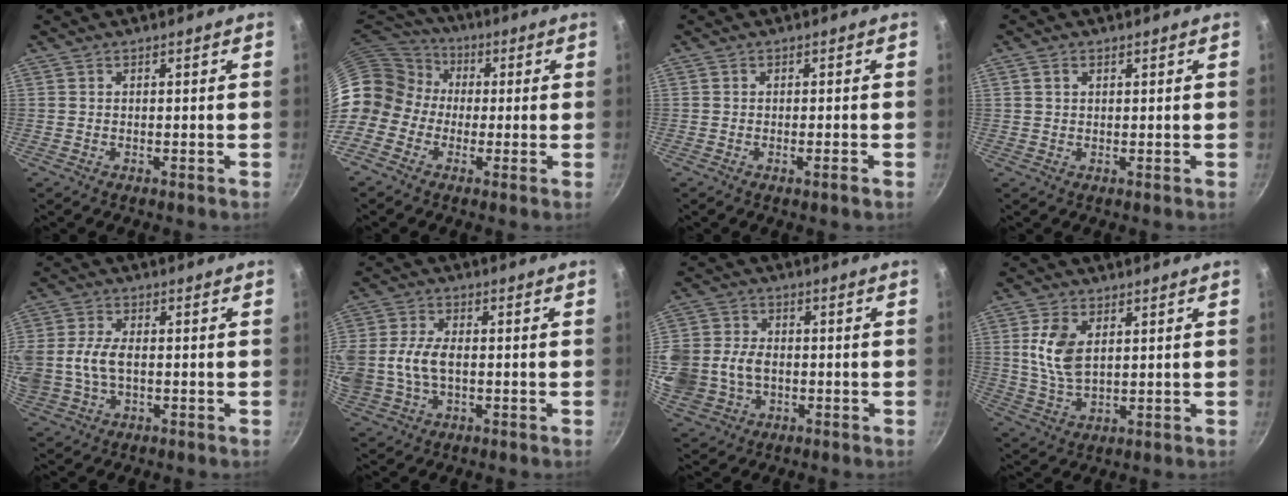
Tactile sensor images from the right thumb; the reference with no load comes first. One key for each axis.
{"total": 14.7, "fx": -0.7, "fy": 13.2, "fz": 6.5, "tx": -0.106, "ty": 0.045, "tz": -0.036}
{"total": 1.5, "fx": -0.7, "fy": 0.1, "fz": 1.3, "tx": -0.029, "ty": 0.003, "tz": -0.014}
{"total": 1.8, "fx": 0.8, "fy": 1.2, "fz": 1.0, "tx": -0.012, "ty": 0.002, "tz": 0.014}
{"total": 11.0, "fx": -0.4, "fy": 7.1, "fz": 8.3, "tx": -0.181, "ty": 0.011, "tz": -0.013}
{"total": 12.9, "fx": -0.5, "fy": 8.8, "fz": 9.4, "tx": -0.211, "ty": 0.016, "tz": -0.013}
{"total": 18.5, "fx": -1.5, "fy": 15.1, "fz": 10.6, "tx": -0.263, "ty": 0.033, "tz": -0.017}
{"total": 8.5, "fx": 2.2, "fy": 4.8, "fz": 6.6, "tx": -0.130, "ty": -0.013, "tz": 0.046}